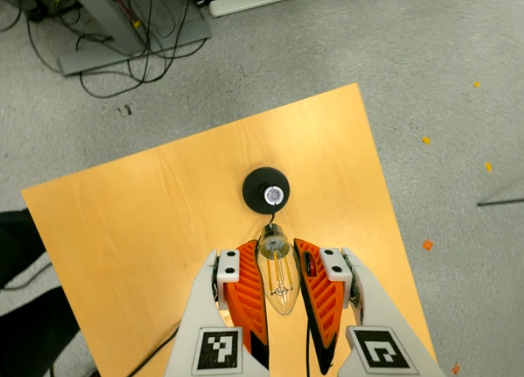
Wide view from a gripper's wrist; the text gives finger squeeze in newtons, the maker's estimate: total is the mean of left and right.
{"total": 20.8, "left": 23.1, "right": 18.5}